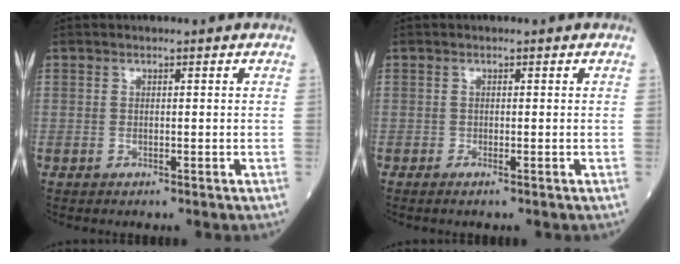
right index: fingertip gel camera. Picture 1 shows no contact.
{"total": 0.7, "force": [-0.1, 0.1, 0.7], "torque": [-0.015, -0.002, -0.001]}